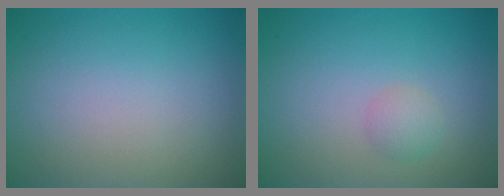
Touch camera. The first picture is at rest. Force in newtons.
{"total": 1.4, "press": 1.4, "slide": 0.0}